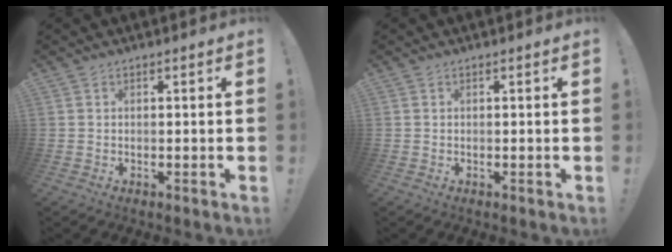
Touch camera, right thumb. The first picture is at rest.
{"total": 0.0}